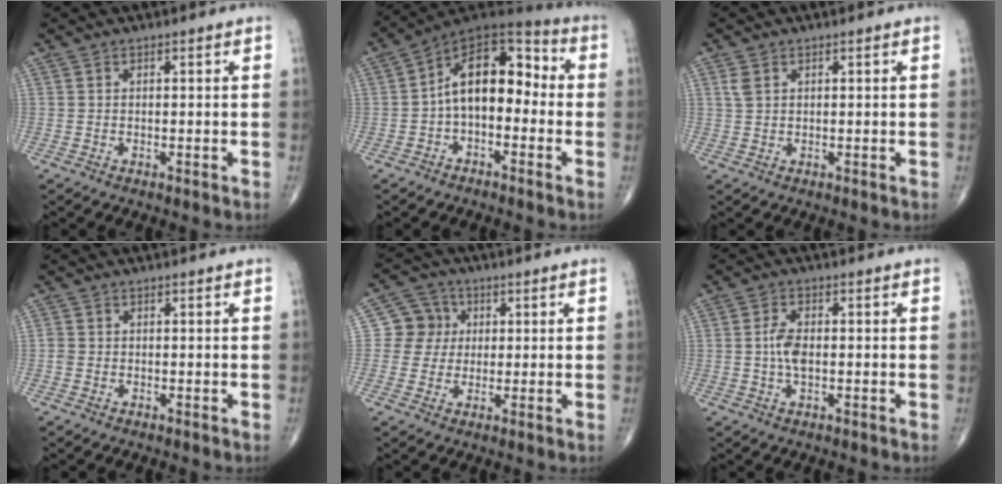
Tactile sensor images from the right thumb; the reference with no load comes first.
{"total": 13.8, "force": [-1.0, 8.3, 11.0], "torque": [-0.135, 0.052, -0.035]}
{"total": 2.0, "force": [0.9, 1.4, 1.2], "torque": [-0.027, 0.004, 0.022]}
{"total": 1.2, "force": [-0.3, 1.1, 0.5], "torque": [-0.006, 0.003, -0.007]}
{"total": 6.5, "force": [0.9, 6.4, 1.2], "torque": [0.019, 0.008, 0.005]}
{"total": 4.2, "force": [-0.2, 2.1, 3.7], "torque": [-0.074, 0.004, -0.009]}